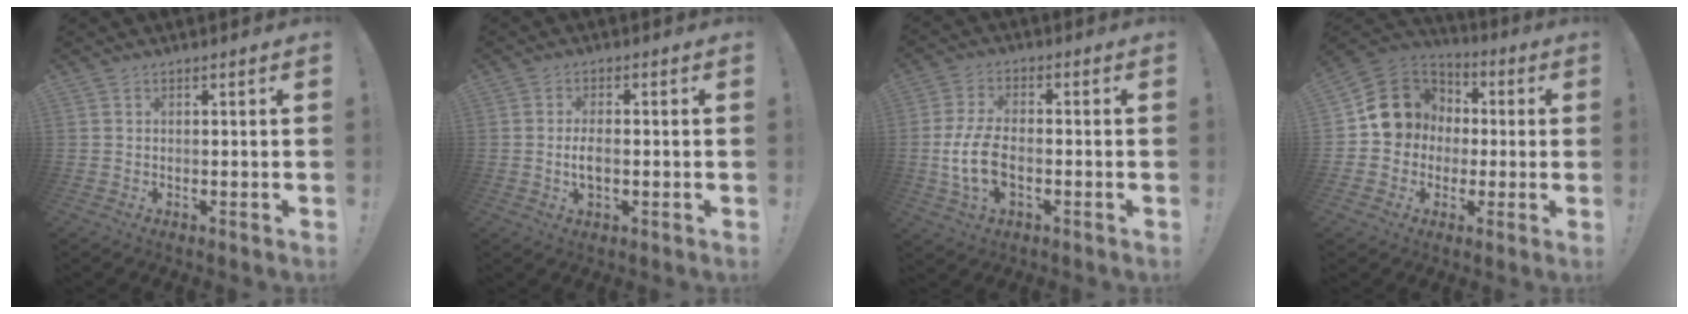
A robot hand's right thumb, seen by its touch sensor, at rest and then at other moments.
{"total": 4.2, "force": [-0.6, 2.0, 3.6], "torque": [-0.062, 0.003, -0.013]}
{"total": 11.1, "force": [-2.2, 5.8, 9.2], "torque": [-0.177, -0.006, -0.038]}
{"total": 13.4, "force": [0.9, 12.2, 5.3], "torque": [-0.072, 0.010, 0.029]}